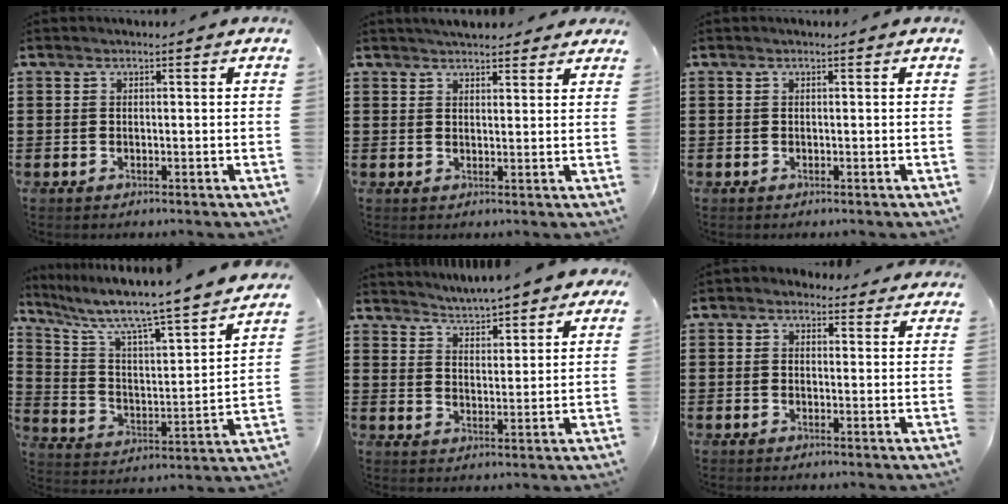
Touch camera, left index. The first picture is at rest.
{"total": 3.0, "force": [2.9, 0.8, 0.5], "torque": [-0.015, 0.000, 0.055]}
{"total": 0.0}
{"total": 6.0, "force": [5.1, 0.2, 3.2], "torque": [-0.089, -0.053, 0.075]}
{"total": 3.8, "force": [3.8, 0.1, -0.3], "torque": [-0.015, -0.019, 0.064]}
{"total": 1.9, "force": [1.4, 1.3, 0.1], "torque": [-0.001, 0.003, 0.023]}